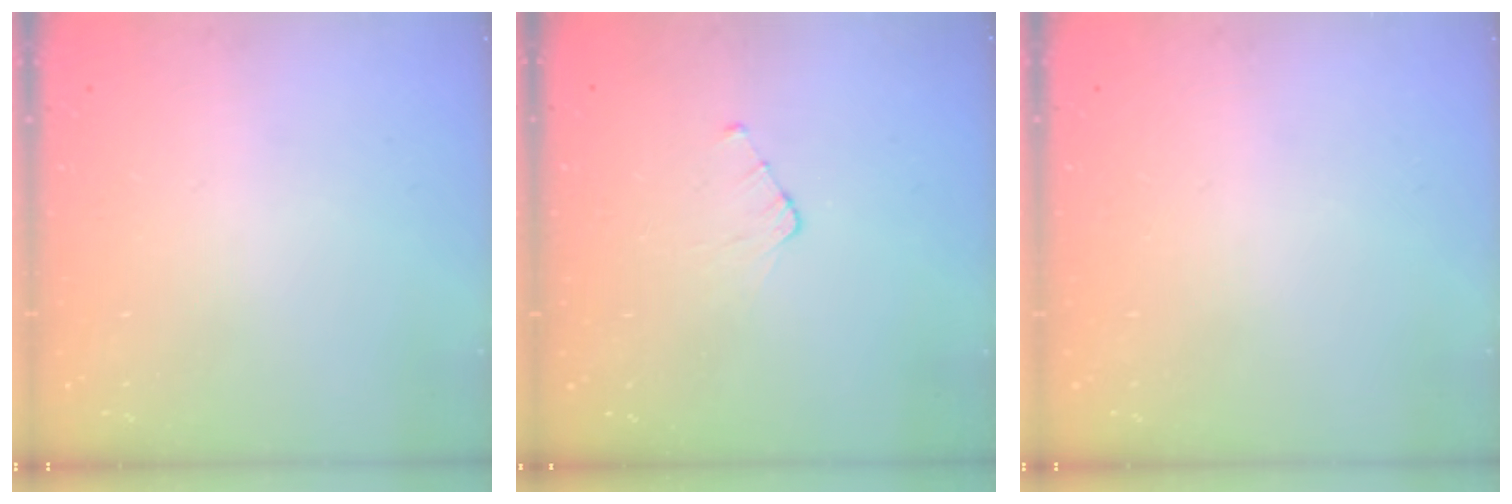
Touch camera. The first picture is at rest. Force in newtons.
{"total": 2.5, "press": 2.5, "slide": 0.3}
{"total": 0.0}